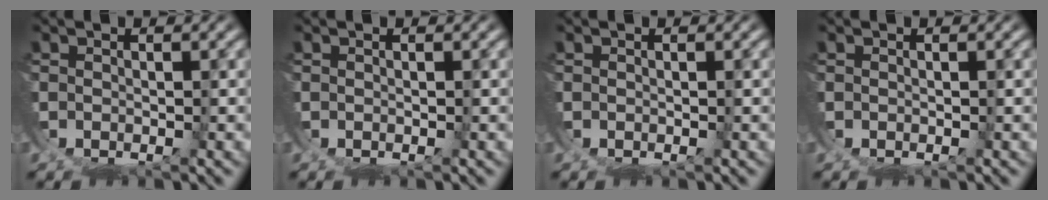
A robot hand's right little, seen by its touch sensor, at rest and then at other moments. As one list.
[{"total": 0.0}, {"total": 0.0}, {"total": 0.0}]